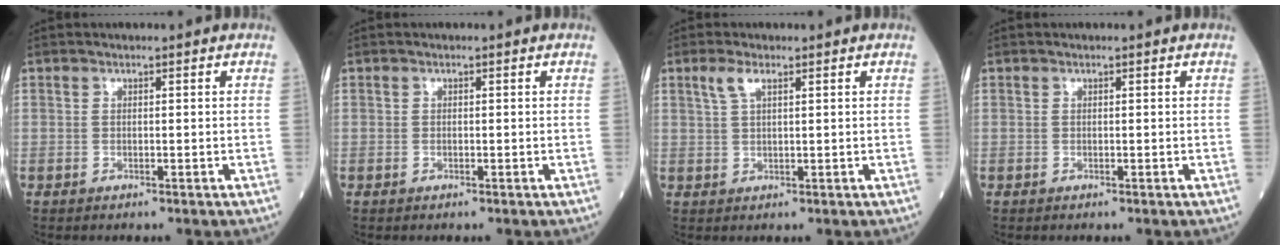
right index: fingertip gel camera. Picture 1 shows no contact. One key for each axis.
{"total": 0.0}
{"total": 2.6, "fx": 1.5, "fy": 0.7, "fz": 2.1, "tx": -0.052, "ty": 0.009, "tz": 0.033}
{"total": 0.0}